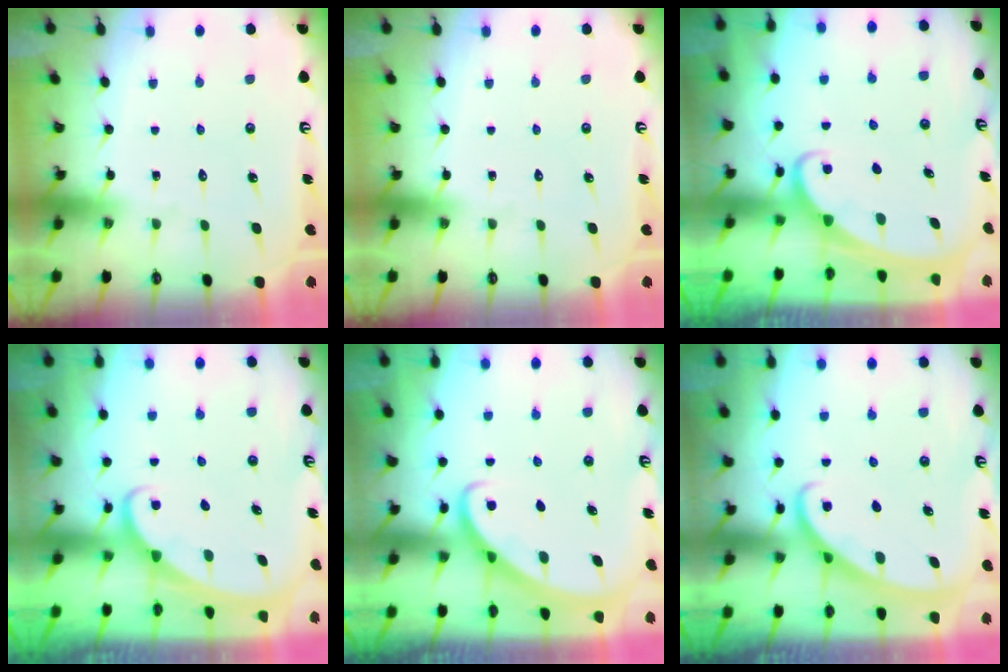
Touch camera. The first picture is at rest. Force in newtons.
{"total": 0.0}
{"total": 2.0, "press": 2.0, "slide": 0.2}
{"total": 1.9, "press": 1.9, "slide": 0.1}
{"total": 3.0, "press": 3.0, "slide": 0.2}
{"total": 2.7, "press": 2.7, "slide": 0.1}